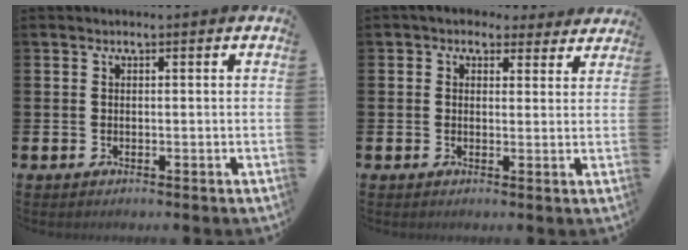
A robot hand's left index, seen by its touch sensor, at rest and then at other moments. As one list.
[{"total": 3.5, "force": [2.9, 1.9, 0.4], "torque": [-0.008, -0.014, 0.049]}]